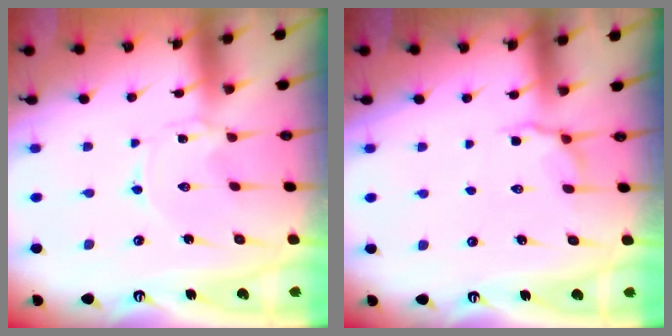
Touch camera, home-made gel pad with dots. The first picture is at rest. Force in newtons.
{"total": 4.4, "press": 4.0, "slide": 1.8}